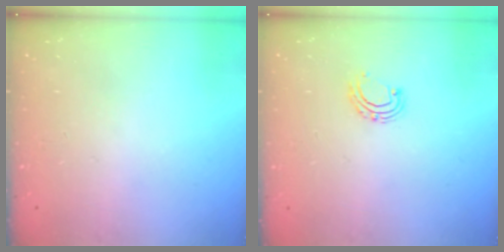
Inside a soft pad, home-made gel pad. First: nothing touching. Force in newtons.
{"total": 5.2, "press": 5.2, "slide": 0.6}